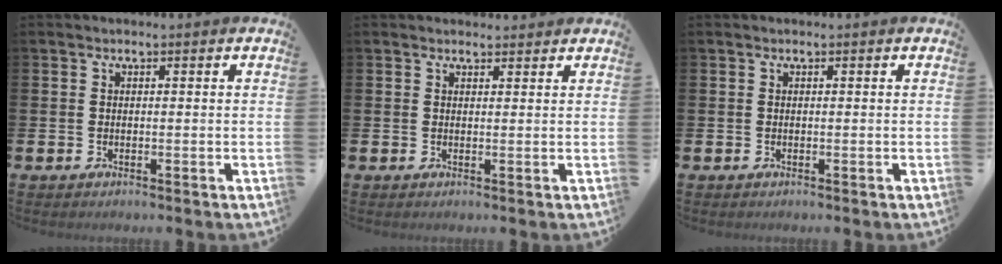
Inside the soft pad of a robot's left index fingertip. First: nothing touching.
{"total": 1.1, "force": [1.0, 0.3, 0.1], "torque": [0.005, -0.003, 0.017]}
{"total": 0.0}